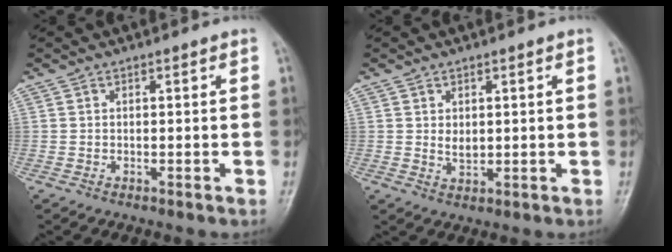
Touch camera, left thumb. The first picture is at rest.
{"total": 2.4, "force": [0.6, 1.7, 1.7], "torque": [-0.020, -0.008, 0.013]}